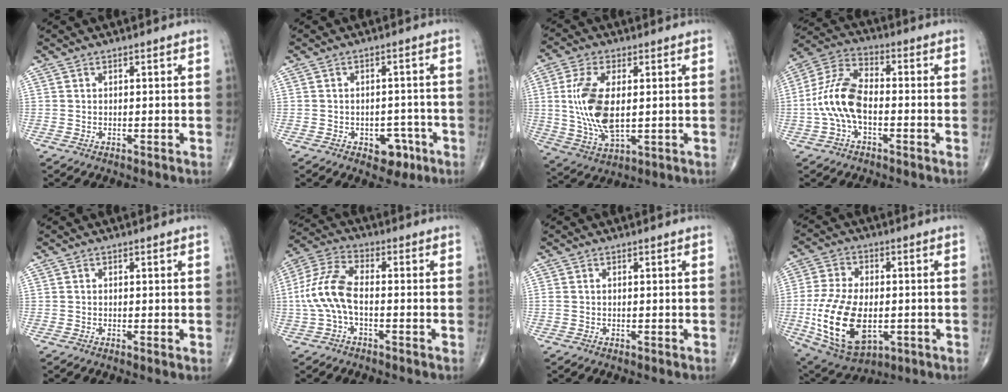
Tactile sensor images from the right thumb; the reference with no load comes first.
{"total": 5.3, "force": [-2.5, 3.6, 3.0], "torque": [-0.013, 0.019, -0.028]}
{"total": 12.8, "force": [0.9, 6.1, 11.2], "torque": [-0.236, -0.013, 0.026]}
{"total": 11.3, "force": [-2.0, 6.0, 9.4], "torque": [-0.200, 0.039, -0.047]}
{"total": 0.7, "force": [-0.1, 0.1, 0.7], "torque": [-0.014, -0.003, -0.003]}
{"total": 9.7, "force": [-1.5, 4.7, 8.4], "torque": [-0.193, 0.030, -0.037]}
{"total": 0.7, "force": [-0.1, 0.5, 0.5], "torque": [-0.018, 0.003, 0.001]}
{"total": 18.7, "force": [-3.5, 10.7, 14.9], "torque": [-0.287, -0.005, -0.046]}